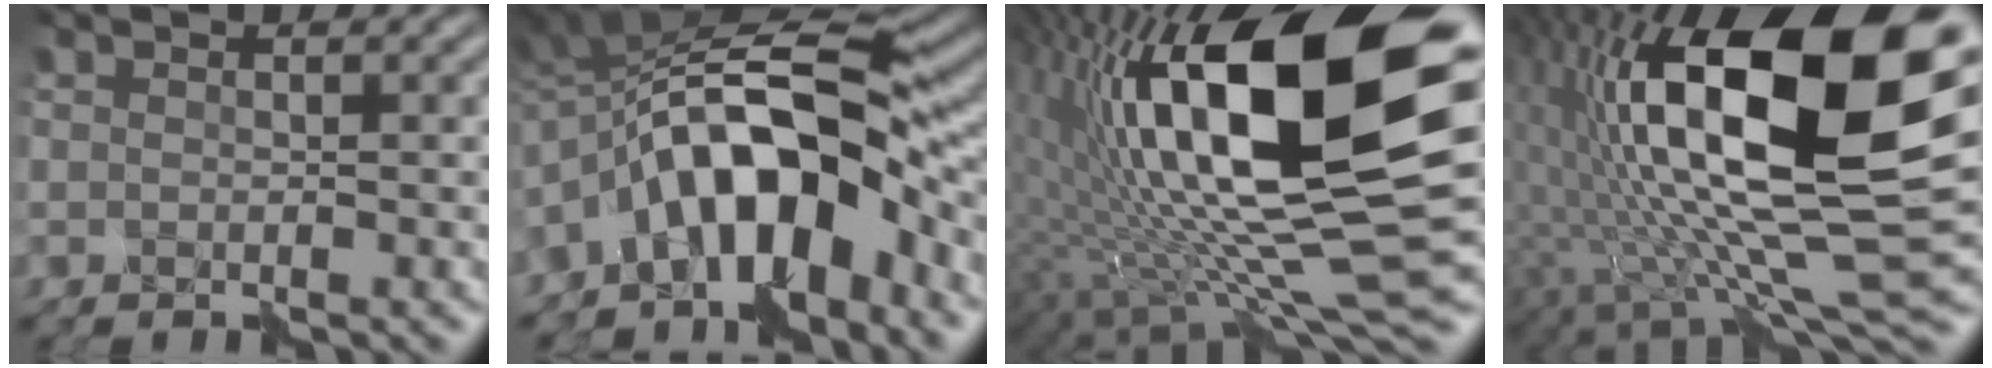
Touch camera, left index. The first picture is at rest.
{"total": 10.9, "force": [-3.6, 5.0, 9.0], "torque": [-0.133, 0.019, -0.071]}
{"total": 18.3, "force": [3.1, 5.2, 17.3], "torque": [-0.296, 0.002, 0.046]}
{"total": 17.7, "force": [4.4, 6.3, 16.0], "torque": [-0.284, 0.003, 0.072]}